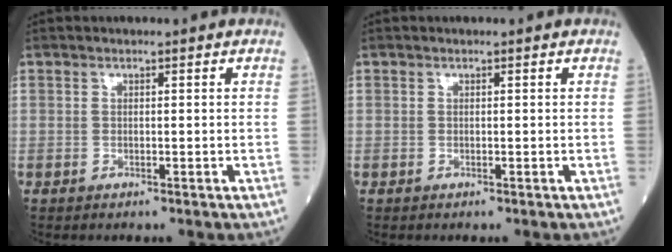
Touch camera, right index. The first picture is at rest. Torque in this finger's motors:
{"motor_torque": [0.00, 0.00, 0.00, 0.00]}